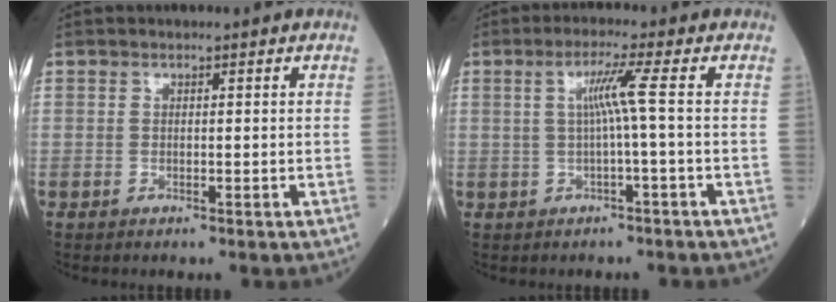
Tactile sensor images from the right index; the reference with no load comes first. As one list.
[{"total": 4.1, "force": [0.1, -1.3, 3.9], "torque": [-0.076, 0.005, 0.004]}]